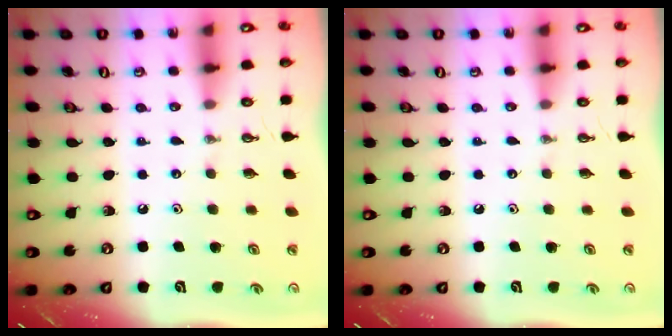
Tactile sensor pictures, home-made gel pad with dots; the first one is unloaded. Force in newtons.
{"total": 0.0}